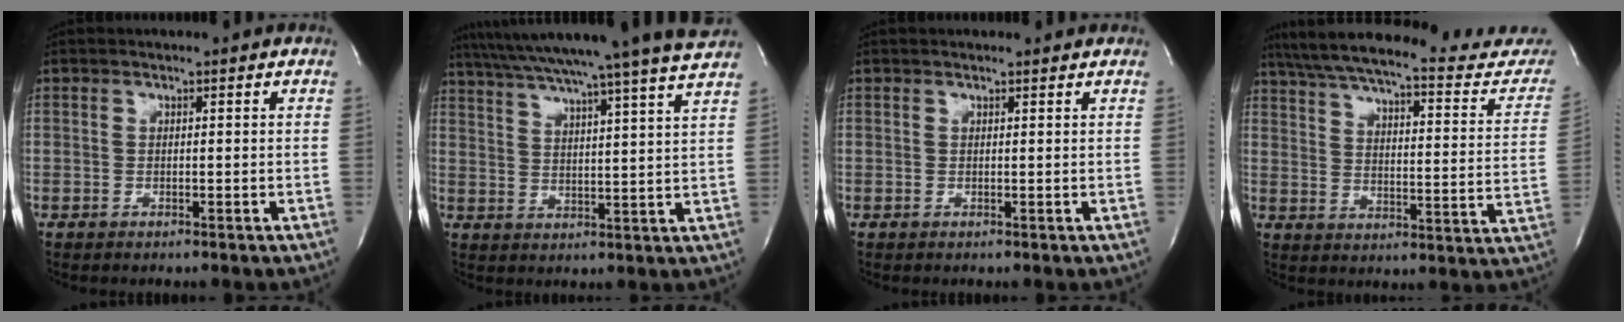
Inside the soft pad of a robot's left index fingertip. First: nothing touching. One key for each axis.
{"total": 23.0, "fx": 20.4, "fy": -2.2, "fz": 10.4, "tx": -0.177, "ty": -0.035, "tz": 0.274}
{"total": 1.8, "fx": 1.8, "fy": 0.2, "fz": 0.5, "tx": -0.011, "ty": 0.007, "tz": 0.016}
{"total": 28.6, "fx": 25.3, "fy": 4.4, "fz": 12.5, "tx": -0.193, "ty": -0.054, "tz": 0.316}